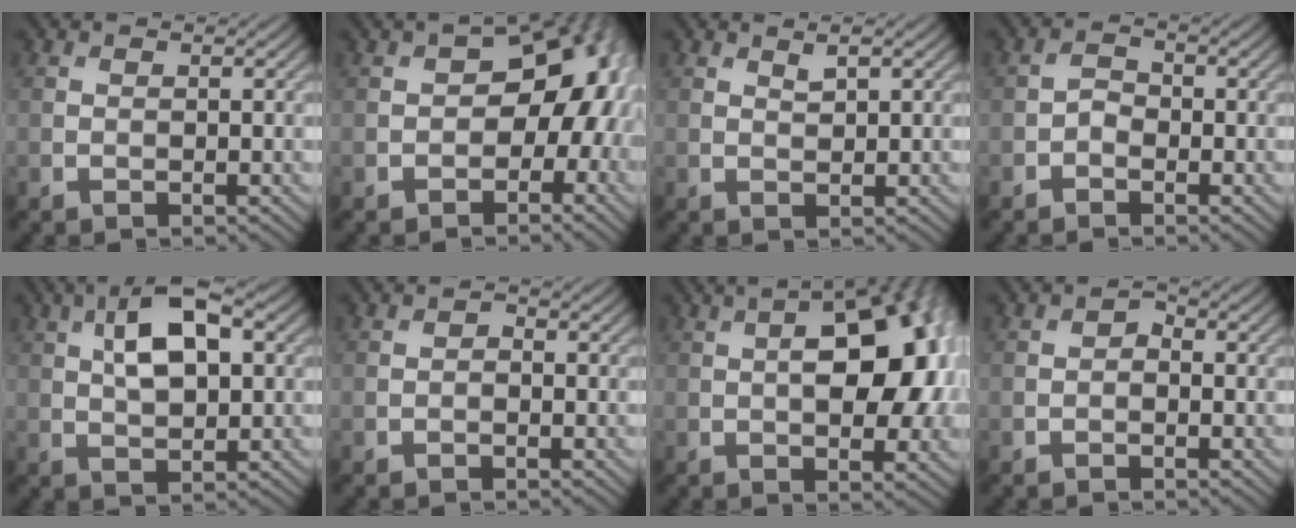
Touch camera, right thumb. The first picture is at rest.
{"total": 9.8, "force": [-0.5, 6.4, 7.4], "torque": [-0.078, 0.010, -0.022]}
{"total": 1.2, "force": [0.9, 0.3, 0.8], "torque": [-0.019, -0.001, 0.019]}
{"total": 1.6, "force": [-0.9, 1.1, 0.8], "torque": [-0.016, 0.006, -0.023]}
{"total": 8.4, "force": [2.6, 3.8, 7.1], "torque": [-0.133, 0.016, 0.040]}
{"total": 0.7, "force": [-0.3, 0.5, 0.5], "torque": [-0.006, 0.001, -0.009]}
{"total": 14.5, "force": [1.2, 7.3, 12.5], "torque": [-0.158, 0.013, 0.007]}
{"total": 1.1, "force": [-0.4, 0.7, 0.7], "torque": [-0.011, 0.001, -0.012]}